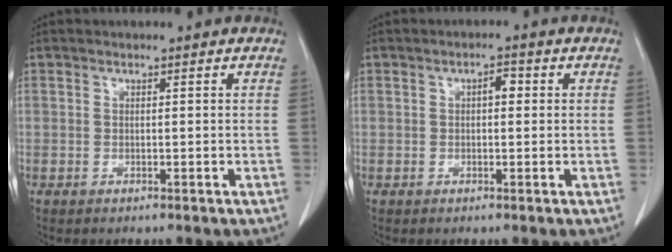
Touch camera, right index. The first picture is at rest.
{"total": 2.0, "force": [0.3, 0.9, 1.8], "torque": [-0.025, 0.008, 0.002]}